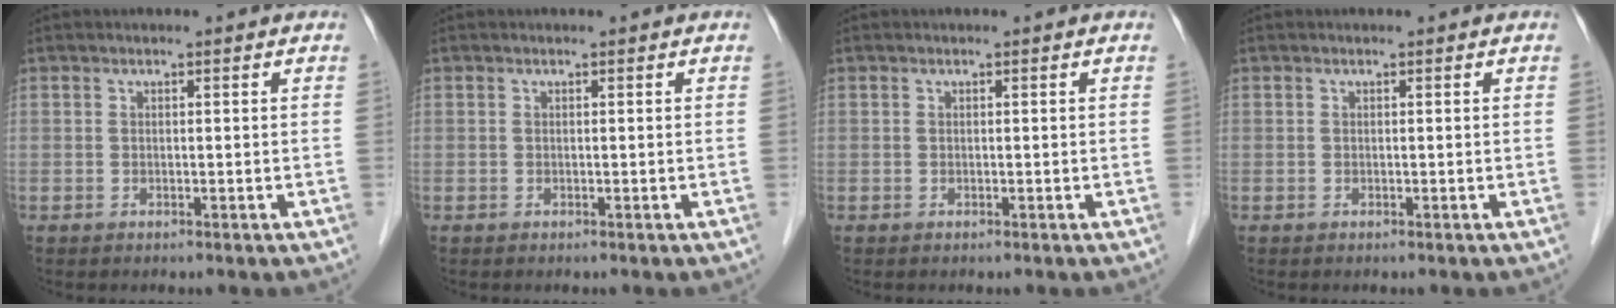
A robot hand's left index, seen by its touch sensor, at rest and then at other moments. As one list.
[{"total": 0.0}, {"total": 0.0}, {"total": 0.0}]